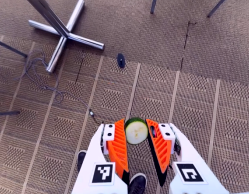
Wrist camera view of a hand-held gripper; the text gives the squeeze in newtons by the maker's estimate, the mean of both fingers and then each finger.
{"total": 7.3, "left": 7.0, "right": 7.6}